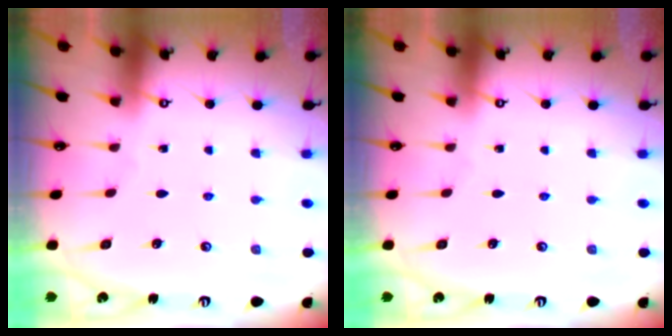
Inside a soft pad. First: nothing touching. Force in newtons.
{"total": 0.0}